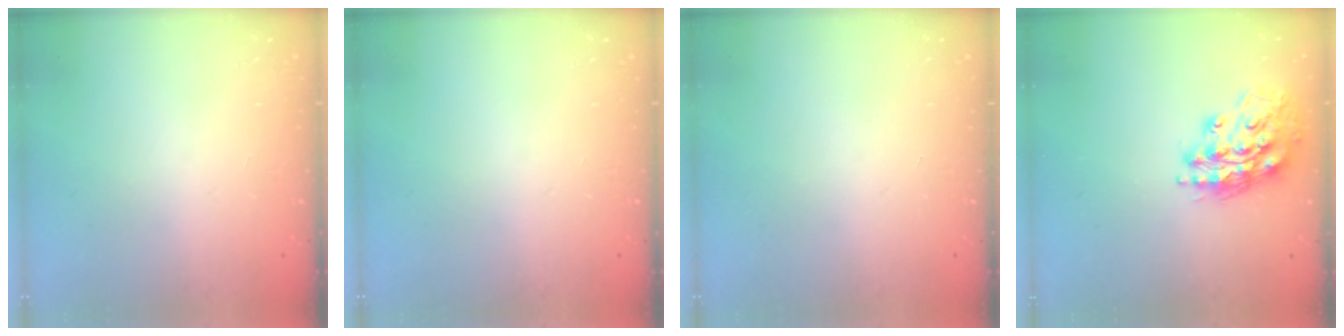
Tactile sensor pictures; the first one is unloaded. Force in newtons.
{"total": 0.0}
{"total": 0.0}
{"total": 15.9, "press": 15.7, "slide": 2.2}